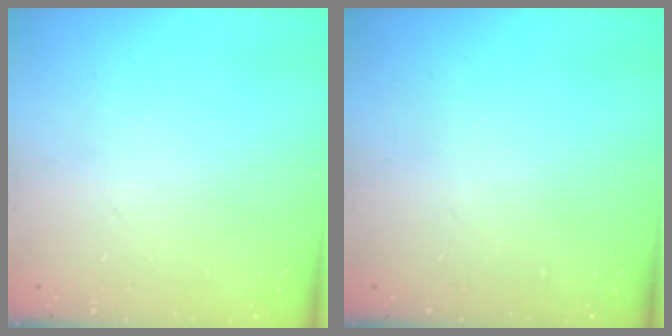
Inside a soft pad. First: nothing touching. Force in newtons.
{"total": 0.0}